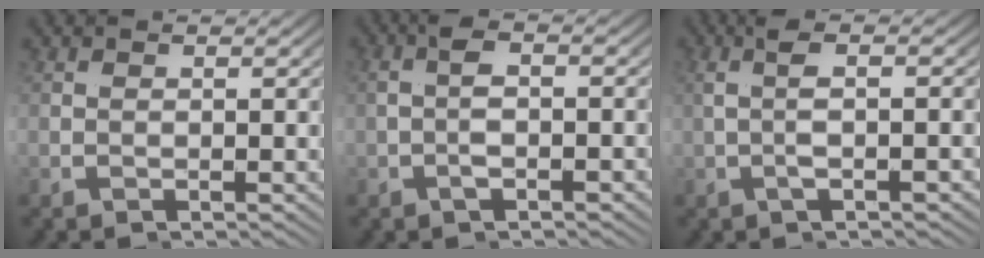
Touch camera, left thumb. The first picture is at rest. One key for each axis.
{"total": 2.2, "fx": -1.0, "fy": 0.6, "fz": 1.8, "tx": -0.035, "ty": 0.003, "tz": -0.027}
{"total": 2.7, "fx": -0.8, "fy": -1.4, "fz": 2.2, "tx": -0.038, "ty": 0.016, "tz": -0.025}